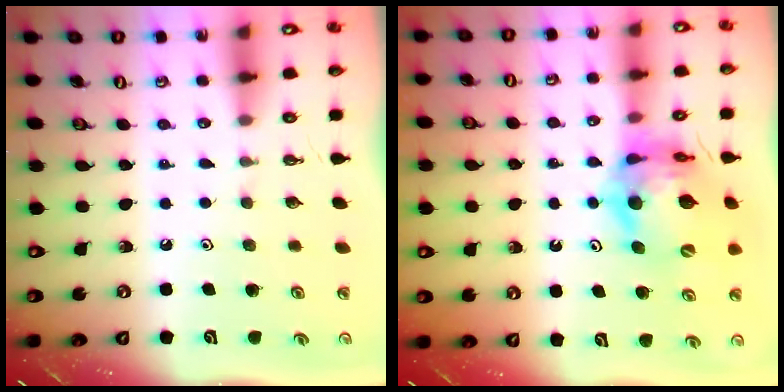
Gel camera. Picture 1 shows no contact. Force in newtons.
{"total": 15.5, "press": 15.3, "slide": 2.0}